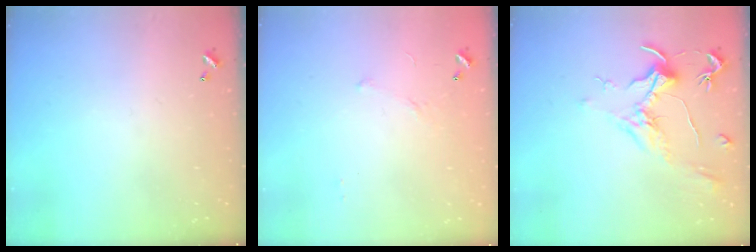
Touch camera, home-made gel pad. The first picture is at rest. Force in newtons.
{"total": 6.4, "press": 6.3, "slide": 0.7}
{"total": 1.9, "press": 1.7, "slide": 0.9}